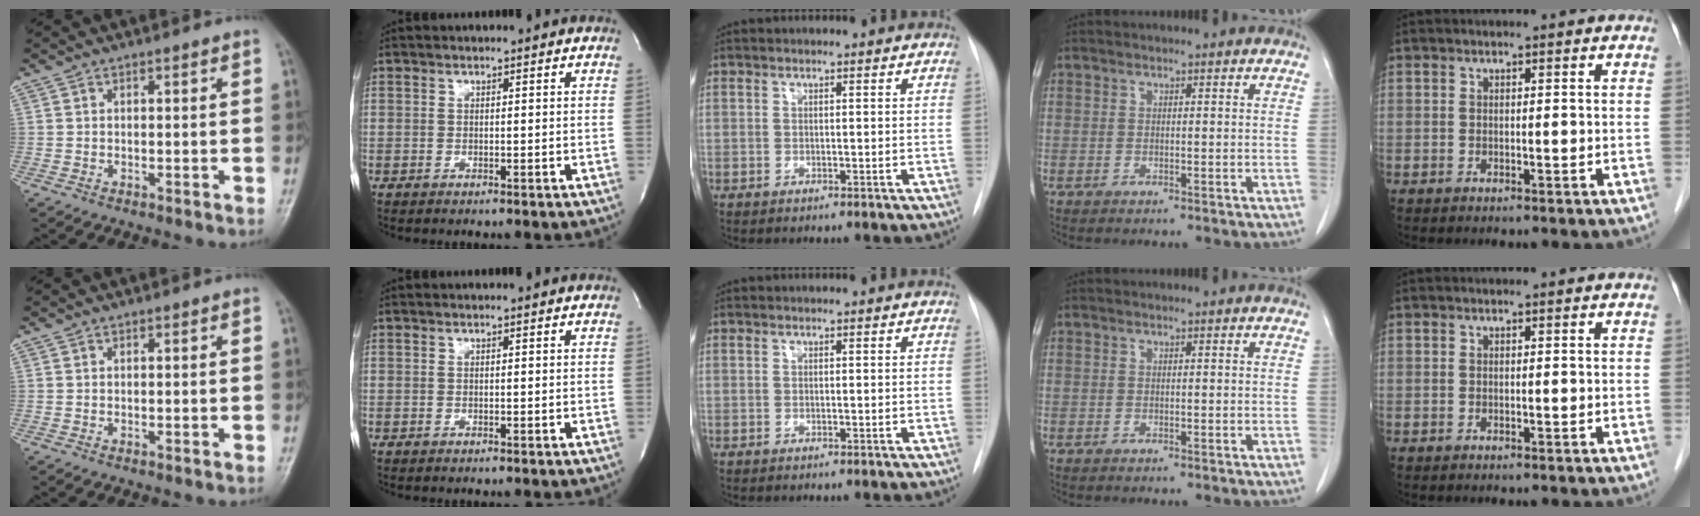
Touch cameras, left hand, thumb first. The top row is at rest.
{}